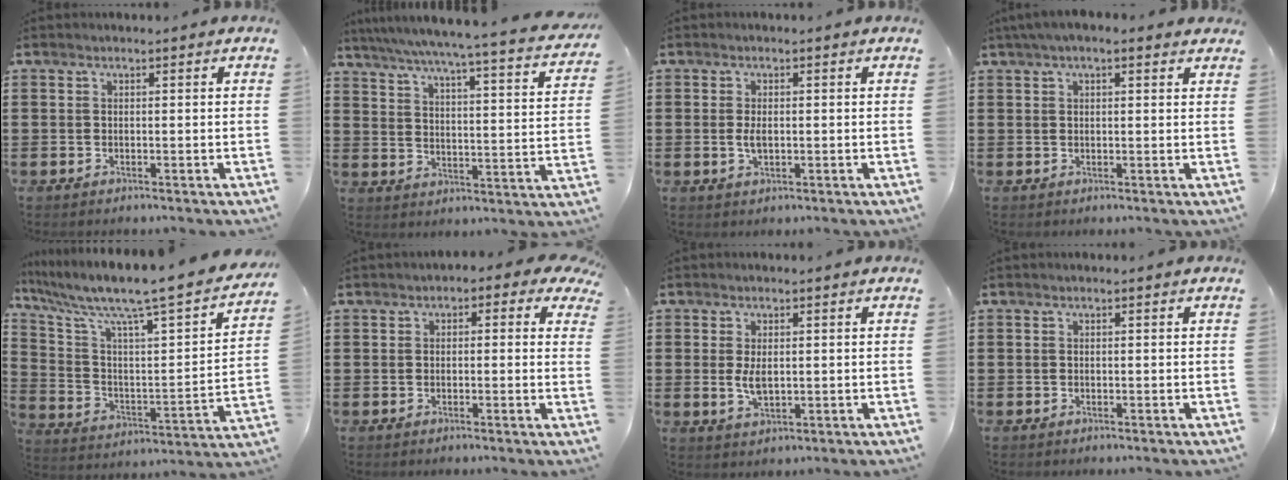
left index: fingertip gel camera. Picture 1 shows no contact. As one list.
[{"total": 5.0, "force": [4.2, -0.9, 2.6], "torque": [-0.071, -0.041, 0.060]}, {"total": 2.2, "force": [-0.2, 1.1, 1.9], "torque": [-0.046, -0.001, -0.007]}, {"total": 3.8, "force": [3.0, 1.0, 2.2], "torque": [-0.050, 0.005, 0.053]}, {"total": 8.4, "force": [6.7, 0.5, 5.0], "torque": [-0.130, -0.061, 0.100]}, {"total": 1.3, "force": [0.0, 0.9, 0.9], "torque": [-0.023, 0.007, -0.004]}, {"total": 3.3, "force": [0.1, 1.7, 2.9], "torque": [-0.065, 0.002, -0.001]}, {"total": 0.0}]